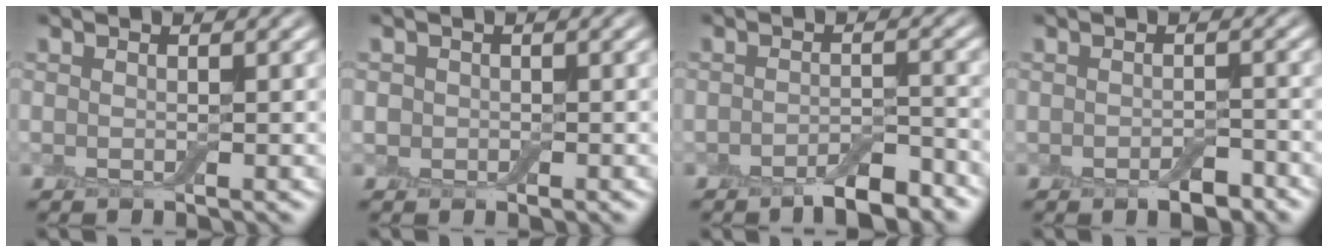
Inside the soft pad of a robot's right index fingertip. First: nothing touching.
{"total": 1.2, "force": [-0.2, 1.1, 0.4], "torque": [-0.001, -0.004, -0.007]}
{"total": 3.9, "force": [-2.9, 1.2, 2.4], "torque": [-0.033, 0.001, -0.046]}
{"total": 2.6, "force": [-1.5, 1.2, 1.7], "torque": [-0.026, -0.003, -0.022]}